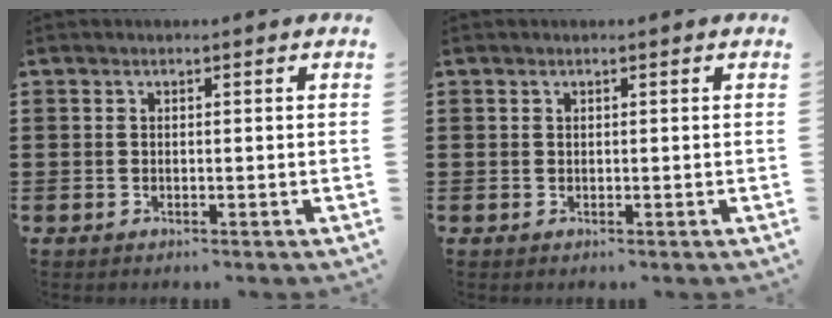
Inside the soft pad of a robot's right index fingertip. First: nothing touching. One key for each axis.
{"total": 0.0}